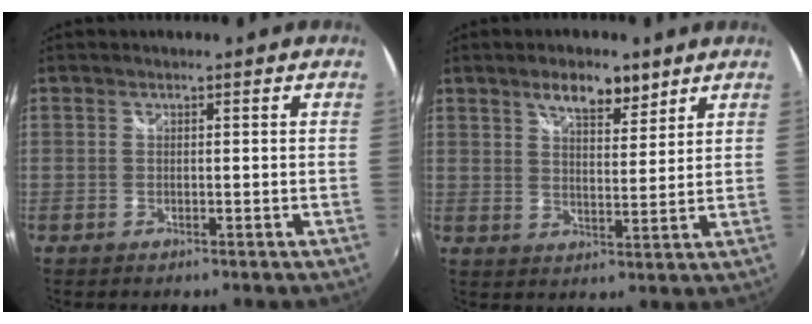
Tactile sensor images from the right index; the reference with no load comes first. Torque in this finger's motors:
{"motor_torque": [0.50, 0.48, 0.20, 0.05]}